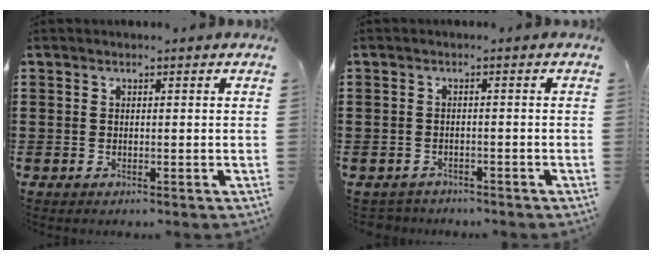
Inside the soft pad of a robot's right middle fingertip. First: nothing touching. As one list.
[{"total": 1.4, "force": [-1.4, 0.4, -0.2], "torque": [-0.002, 0.000, -0.032]}]